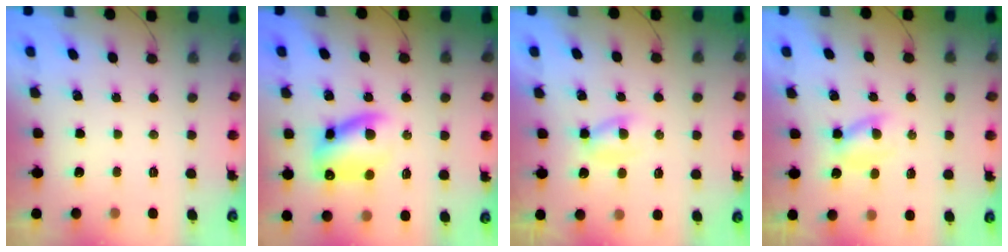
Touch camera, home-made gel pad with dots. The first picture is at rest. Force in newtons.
{"total": 11.9, "press": 11.6, "slide": 2.3}
{"total": 1.9, "press": 1.6, "slide": 1.0}
{"total": 2.6, "press": 2.3, "slide": 1.2}